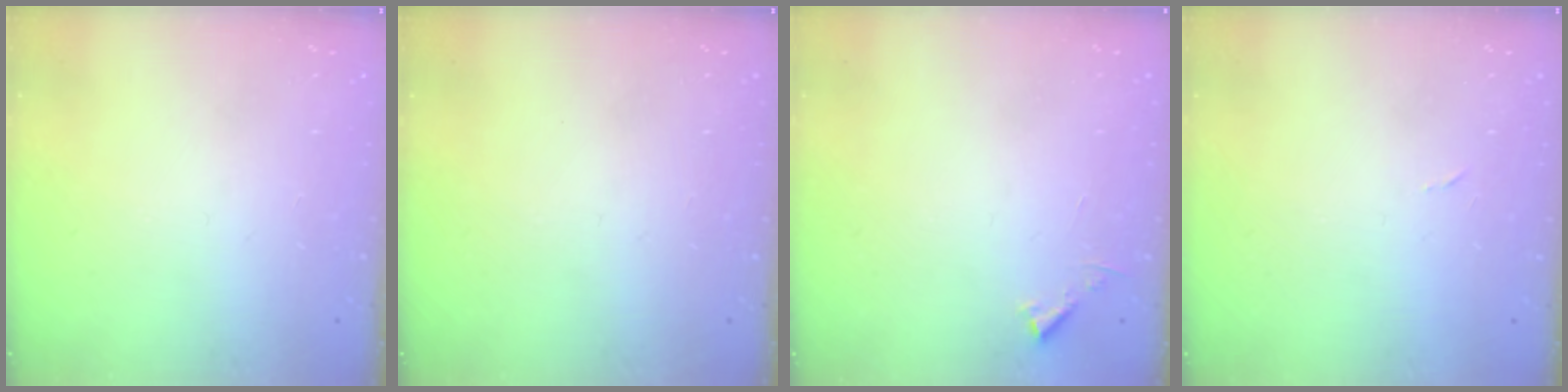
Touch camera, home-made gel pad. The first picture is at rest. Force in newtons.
{"total": 0.0}
{"total": 4.0, "press": 4.0, "slide": 0.4}
{"total": 2.4, "press": 2.4, "slide": 0.4}